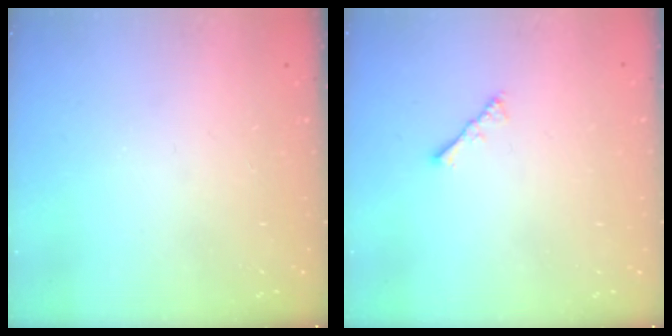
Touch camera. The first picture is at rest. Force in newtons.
{"total": 2.1, "press": 2.0, "slide": 0.4}